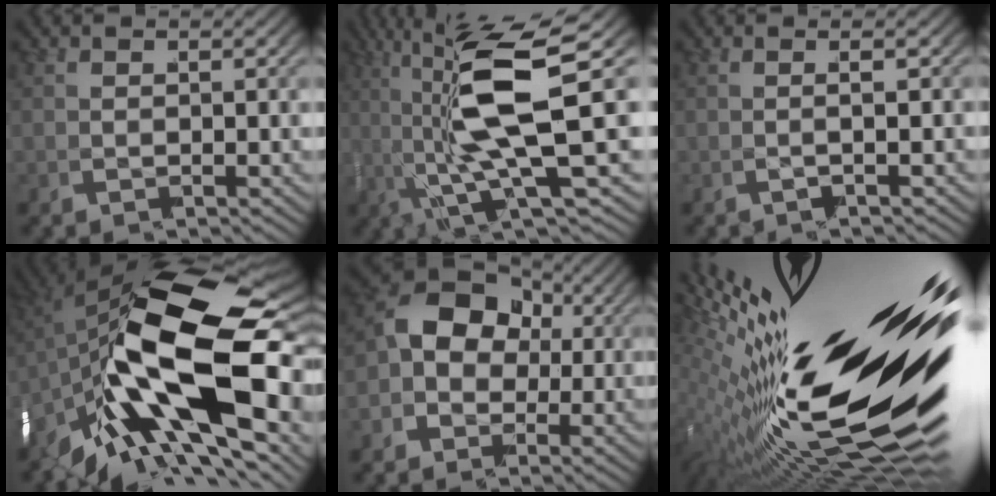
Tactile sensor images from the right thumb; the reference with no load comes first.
{"total": 10.2, "force": [0.8, 3.4, 9.6], "torque": [-0.183, -0.002, 0.013]}
{"total": 1.6, "force": [0.2, 0.0, 1.6], "torque": [-0.018, 0.016, -0.007]}
{"total": 23.0, "force": [-0.1, 12.0, 19.7], "torque": [-0.326, -0.018, -0.003]}
{"total": 7.2, "force": [0.4, 6.2, 3.6], "torque": [-0.087, -0.002, -0.003]}
{"total": 21.8, "force": [-1.6, 11.4, 18.6], "torque": [-0.285, -0.036, 0.001]}